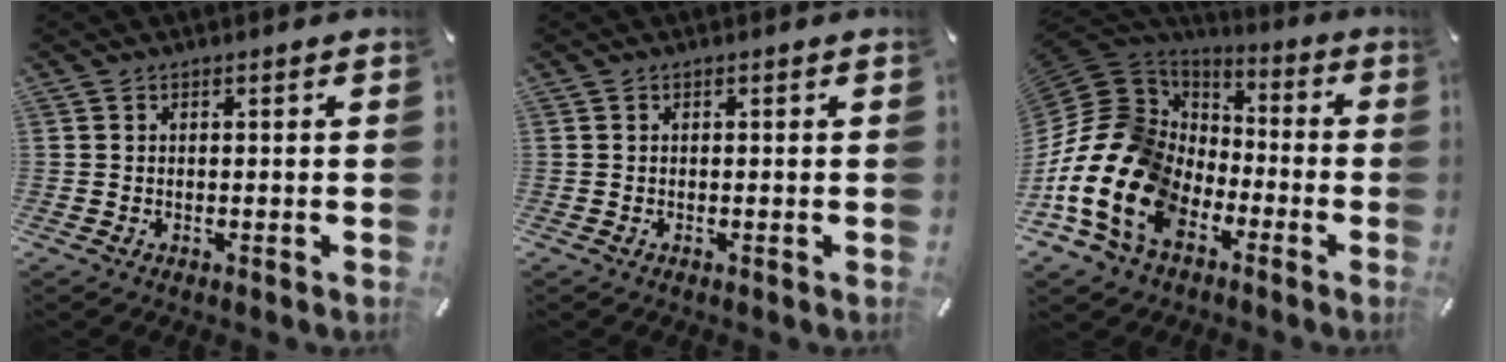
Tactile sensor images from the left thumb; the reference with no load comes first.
{"total": 0.0}
{"total": 19.7, "force": [-7.2, 14.9, 10.7], "torque": [-0.260, 0.009, -0.126]}